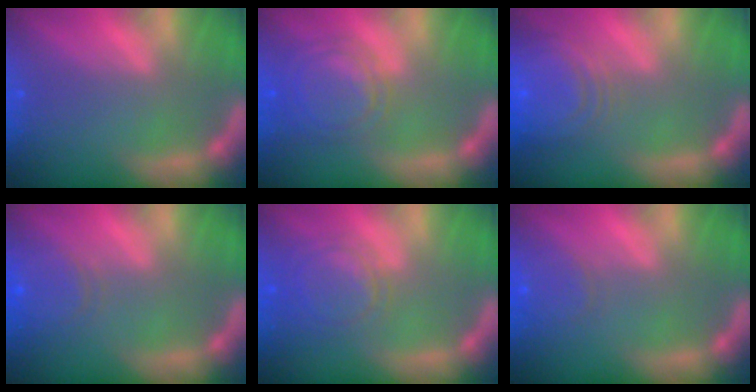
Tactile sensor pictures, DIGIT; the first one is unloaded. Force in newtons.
{"total": 6.0}
{"total": 9.1}
{"total": 4.0}
{"total": 5.1}
{"total": 3.0}